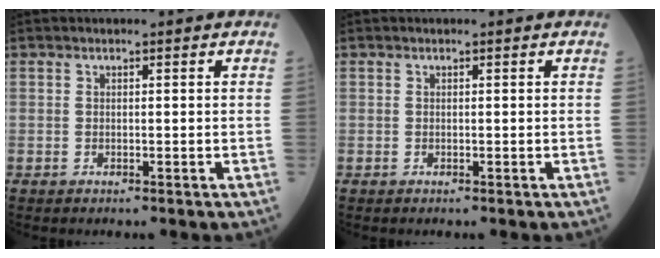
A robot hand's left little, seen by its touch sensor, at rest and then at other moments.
{"total": 0.0}